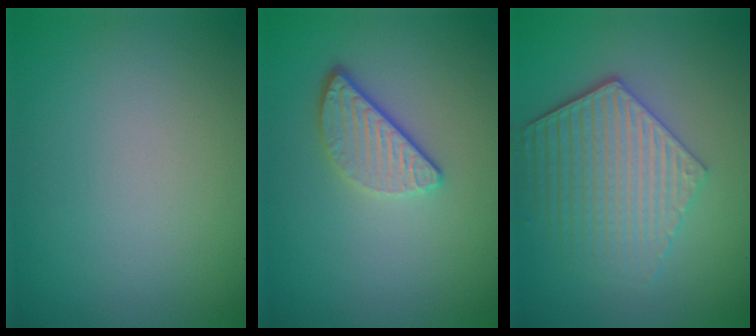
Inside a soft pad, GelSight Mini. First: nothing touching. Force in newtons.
{"total": 3.2, "press": 2.6, "slide": 1.9}
{"total": 5.1, "press": 4.3, "slide": 2.8}